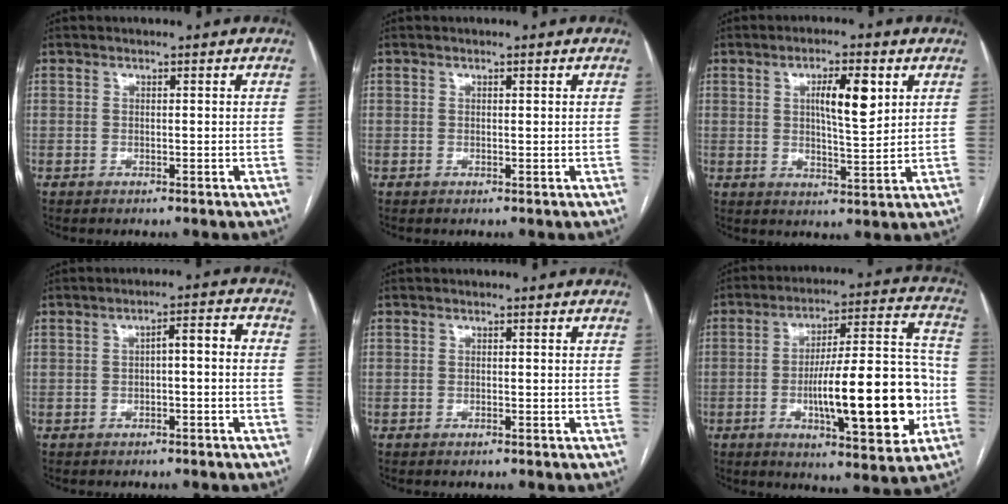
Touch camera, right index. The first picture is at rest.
{"total": 0.0}
{"total": 7.4, "force": [2.5, 1.6, 6.8], "torque": [-0.113, 0.003, 0.043]}
{"total": 3.7, "force": [-0.5, 1.0, 3.6], "torque": [-0.052, 0.024, -0.006]}
{"total": 0.0}
{"total": 20.8, "force": [-4.5, 4.3, 19.8], "torque": [-0.292, 0.019, -0.058]}